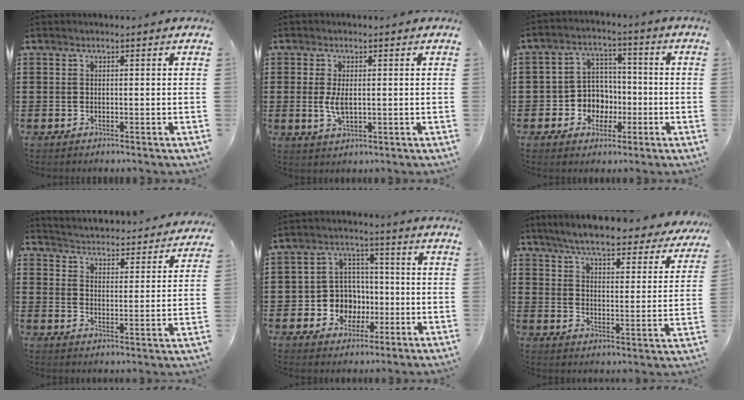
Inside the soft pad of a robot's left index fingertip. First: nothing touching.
{"total": 3.7, "force": [0.2, 1.7, 3.3], "torque": [-0.079, -0.002, -0.002]}
{"total": 5.9, "force": [-1.5, 5.5, 1.5], "torque": [-0.045, 0.015, -0.027]}
{"total": 3.6, "force": [3.6, -0.4, -0.3], "torque": [-0.019, -0.038, 0.055]}
{"total": 7.3, "force": [-1.4, 6.8, 2.2], "torque": [-0.068, 0.018, -0.019]}
{"total": 6.8, "force": [6.3, 0.3, 2.5], "torque": [-0.077, -0.040, 0.108]}